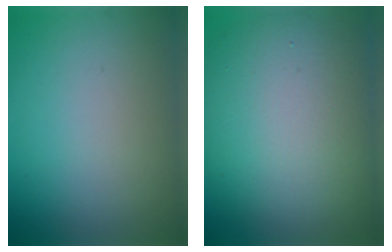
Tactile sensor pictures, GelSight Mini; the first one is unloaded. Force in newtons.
{"total": 13.1, "press": 13.1, "slide": 0.7}